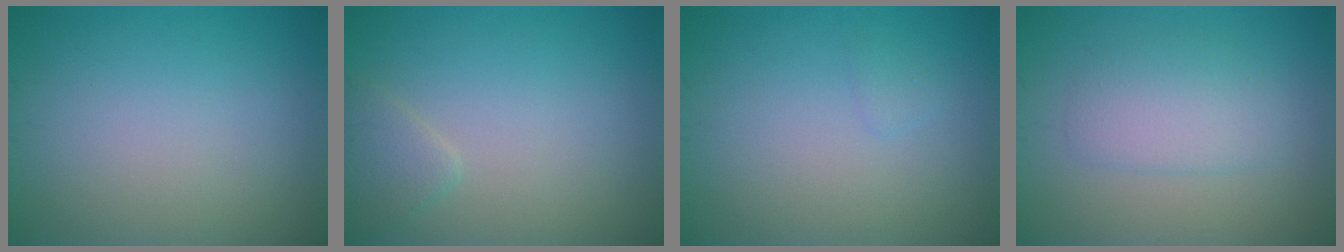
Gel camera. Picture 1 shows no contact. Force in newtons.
{"total": 1.6, "press": 1.6, "slide": 0.1}
{"total": 0.6, "press": 0.6, "slide": 0.0}
{"total": 3.1, "press": 3.1, "slide": 0.0}